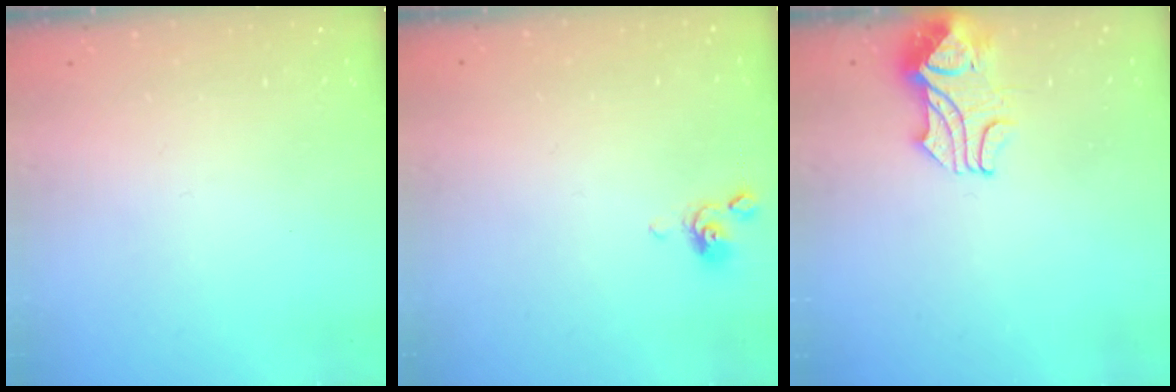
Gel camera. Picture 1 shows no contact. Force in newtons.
{"total": 1.3, "press": 1.2, "slide": 0.4}
{"total": 2.4, "press": 2.2, "slide": 1.0}